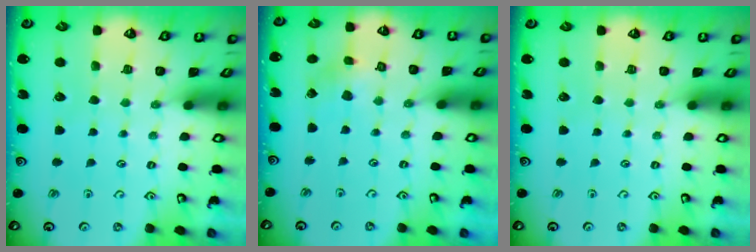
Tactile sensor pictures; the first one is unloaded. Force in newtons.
{"total": 2.9, "press": 2.9, "slide": 0.2}
{"total": 0.0}